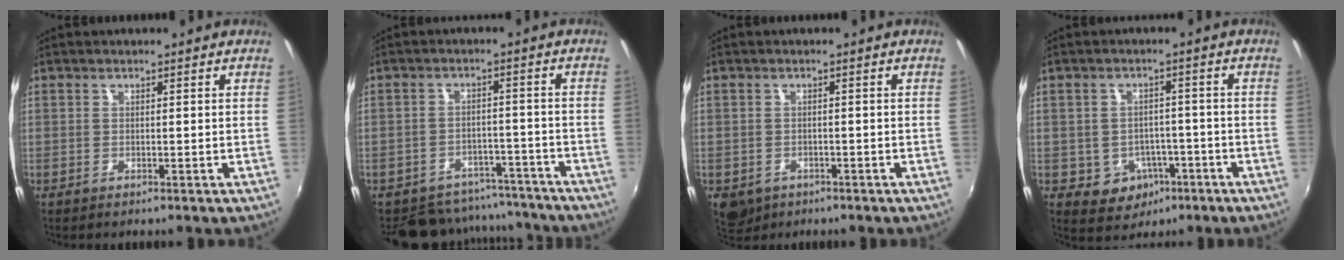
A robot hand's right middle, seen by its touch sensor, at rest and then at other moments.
{"total": 11.9, "force": [-10.5, 5.1, 2.2], "torque": [-0.055, 0.028, -0.130]}
{"total": 4.5, "force": [-2.2, 3.4, 2.0], "torque": [-0.042, -0.012, -0.027]}
{"total": 6.6, "force": [-2.9, 5.6, 2.0], "torque": [-0.048, 0.015, -0.020]}